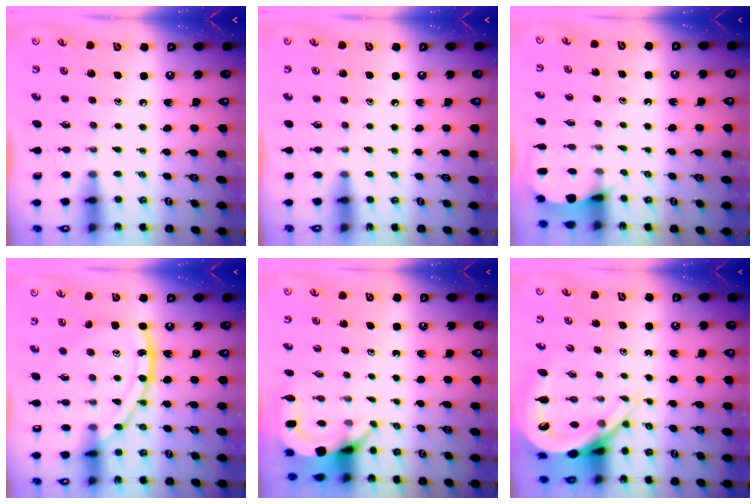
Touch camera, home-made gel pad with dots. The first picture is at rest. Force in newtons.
{"total": 3.0, "press": 2.9, "slide": 0.5}
{"total": 2.8, "press": 2.8, "slide": 0.3}
{"total": 12.7, "press": 12.7, "slide": 0.2}
{"total": 4.0, "press": 4.0, "slide": 0.2}
{"total": 9.0, "press": 8.9, "slide": 1.0}